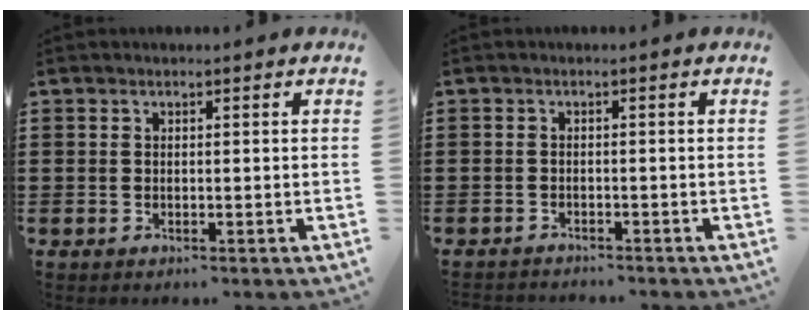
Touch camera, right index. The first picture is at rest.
{"total": 1.2, "force": [-1.2, 0.1, 0.0], "torque": [-0.004, 0.002, -0.027]}